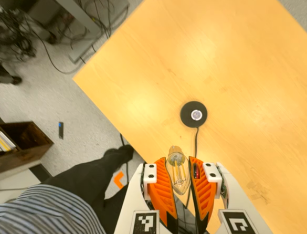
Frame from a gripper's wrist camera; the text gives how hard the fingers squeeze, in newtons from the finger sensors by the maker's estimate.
{"total": 21.1, "left": 26.4, "right": 15.7}